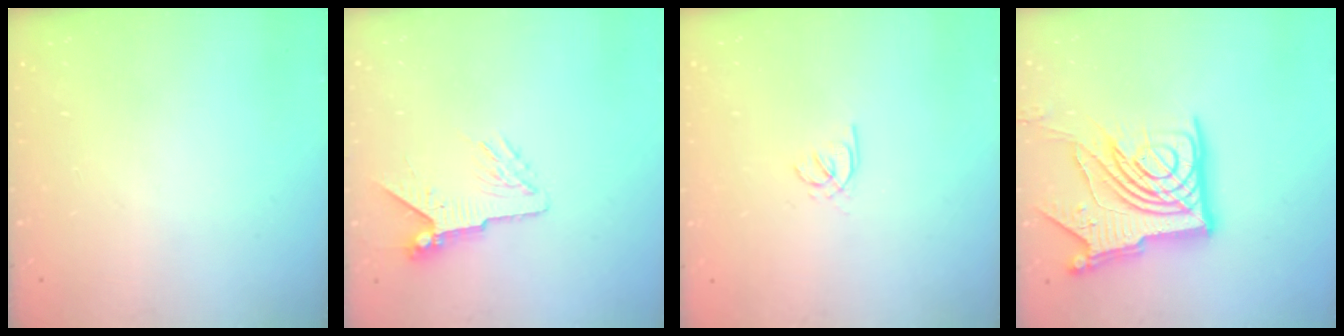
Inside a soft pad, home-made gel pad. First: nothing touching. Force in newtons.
{"total": 6.8, "press": 6.7, "slide": 1.1}
{"total": 1.8, "press": 1.8, "slide": 0.5}
{"total": 21.1, "press": 21.0, "slide": 2.7}